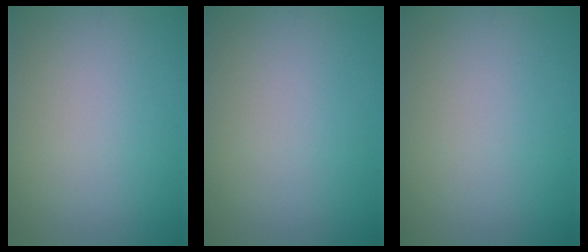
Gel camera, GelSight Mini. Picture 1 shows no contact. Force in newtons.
{"total": 0.0}
{"total": 0.0}